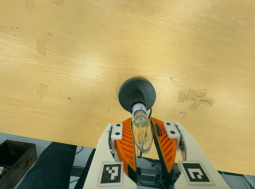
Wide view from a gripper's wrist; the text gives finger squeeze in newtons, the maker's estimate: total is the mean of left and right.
{"total": 9.5, "left": 8.9, "right": 10.1}